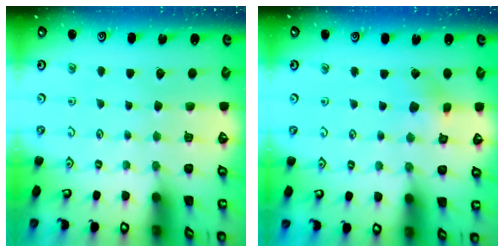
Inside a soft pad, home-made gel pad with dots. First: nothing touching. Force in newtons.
{"total": 4.0, "press": 4.0, "slide": 0.3}